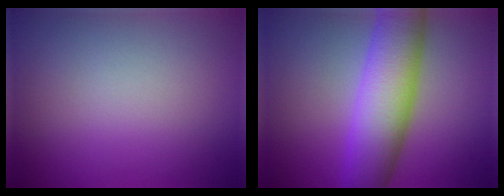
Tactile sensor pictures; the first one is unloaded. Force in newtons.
{"total": 9.1, "press": 9.1, "slide": 0.2}